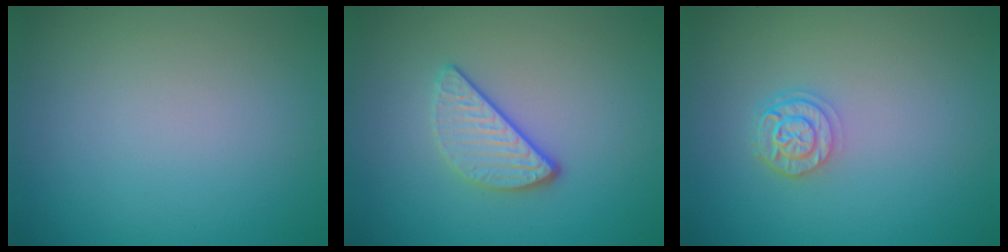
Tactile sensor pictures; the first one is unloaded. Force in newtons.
{"total": 3.2, "press": 2.6, "slide": 1.8}
{"total": 2.4, "press": 2.0, "slide": 1.3}